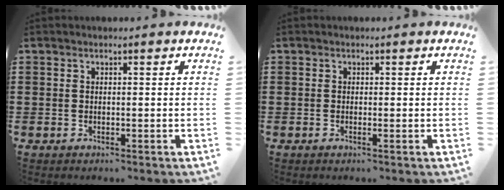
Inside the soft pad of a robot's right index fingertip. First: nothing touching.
{"total": 0.0}